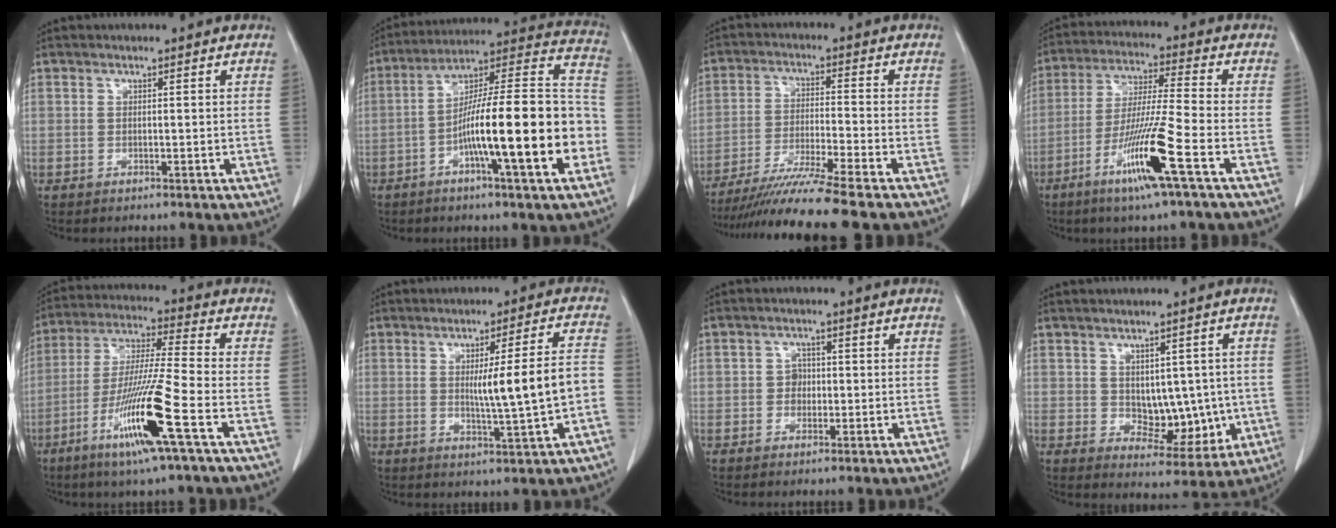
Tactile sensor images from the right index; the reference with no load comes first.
{"total": 21.1, "force": [-6.0, 1.6, 20.2], "torque": [-0.274, 0.017, -0.096]}
{"total": 12.4, "force": [-10.4, -2.4, 6.2], "torque": [-0.097, -0.032, -0.174]}
{"total": 12.5, "force": [-5.8, -1.1, 11.0], "torque": [-0.213, -0.020, -0.111]}
{"total": 14.4, "force": [-6.3, -0.9, 12.9], "torque": [-0.257, -0.021, -0.119]}
{"total": 9.4, "force": [-0.9, -0.1, 9.4], "torque": [-0.138, 0.005, -0.007]}
{"total": 1.9, "force": [-0.2, 1.7, 0.8], "torque": [-0.005, 0.008, -0.001]}
{"total": 7.5, "force": [0.0, 4.7, 5.8], "torque": [-0.061, 0.004, 0.022]}